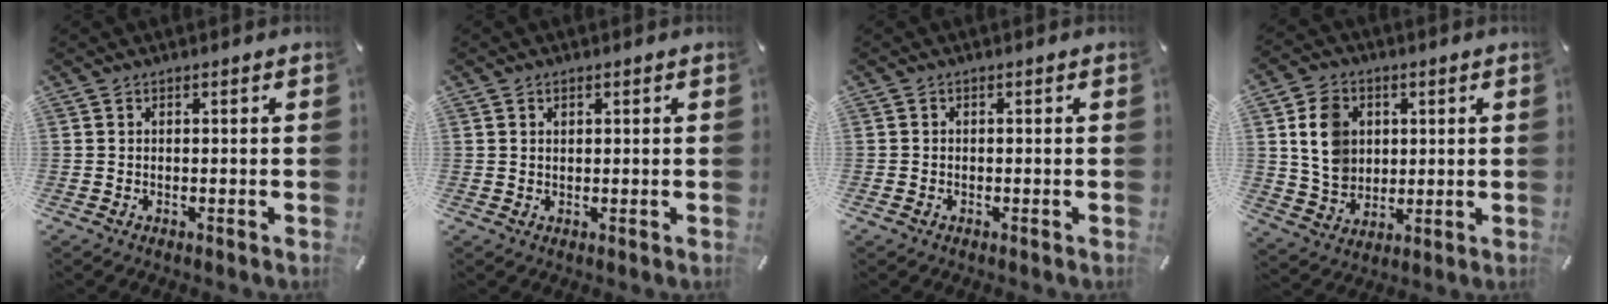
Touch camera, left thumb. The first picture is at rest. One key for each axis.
{"total": 1.2, "fx": 0.6, "fy": 0.8, "fz": 0.6, "tx": -0.014, "ty": 0.003, "tz": 0.010}
{"total": 0.9, "fx": -0.3, "fy": 0.7, "fz": 0.4, "tx": -0.006, "ty": 0.003, "tz": -0.007}
{"total": 10.2, "fx": 2.3, "fy": 8.8, "fz": 4.7, "tx": -0.090, "ty": 0.008, "tz": 0.044}